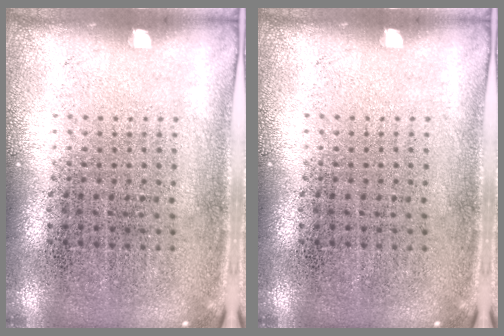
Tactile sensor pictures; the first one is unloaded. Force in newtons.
{"total": 0.0}